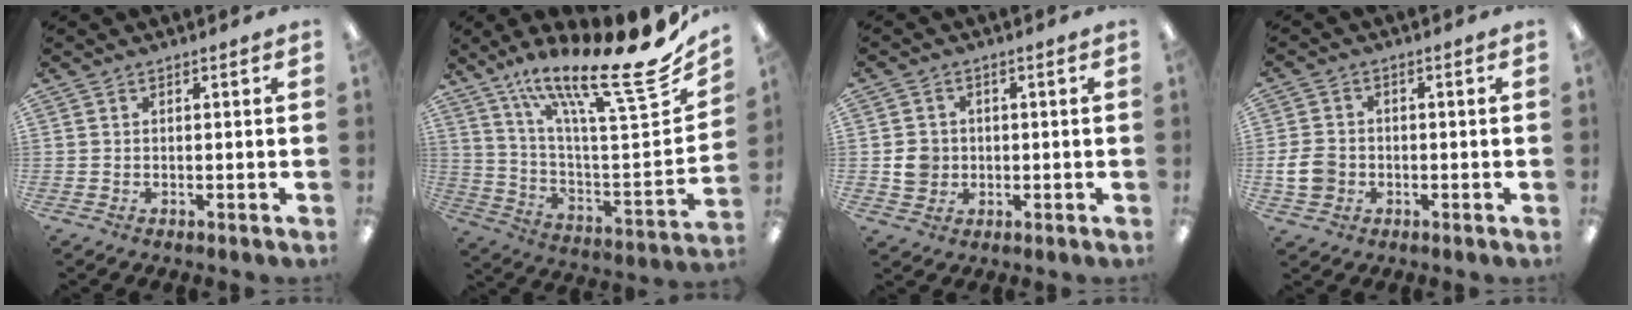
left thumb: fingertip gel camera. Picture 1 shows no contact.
{"total": 23.6, "force": [17.0, 4.7, 15.7], "torque": [-0.232, -0.128, 0.269]}
{"total": 4.8, "force": [-0.3, 4.5, 1.5], "torque": [-0.015, 0.005, -0.006]}
{"total": 6.2, "force": [-1.2, 5.1, 3.3], "torque": [-0.068, 0.006, -0.024]}